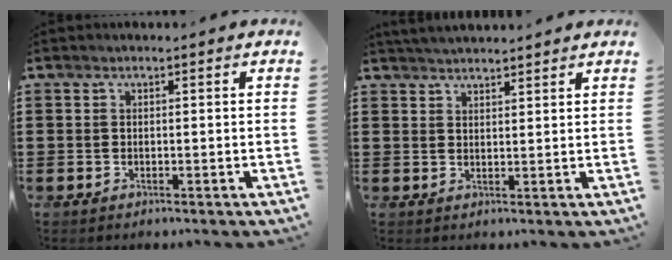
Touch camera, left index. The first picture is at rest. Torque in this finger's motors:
{"motor_torque": [0.92, -1.21, 0.20, 0.06]}